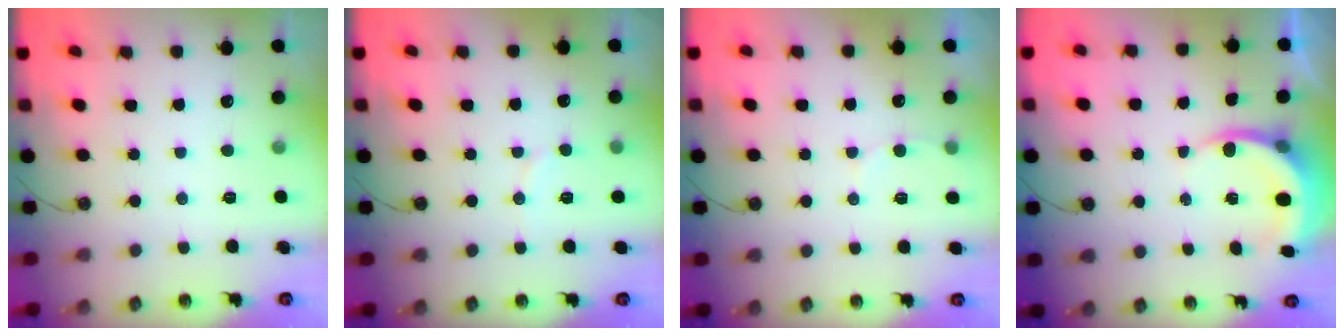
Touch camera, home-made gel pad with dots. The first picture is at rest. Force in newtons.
{"total": 5.3, "press": 5.2, "slide": 0.7}
{"total": 5.1, "press": 5.1, "slide": 0.5}
{"total": 4.9, "press": 4.9, "slide": 0.1}